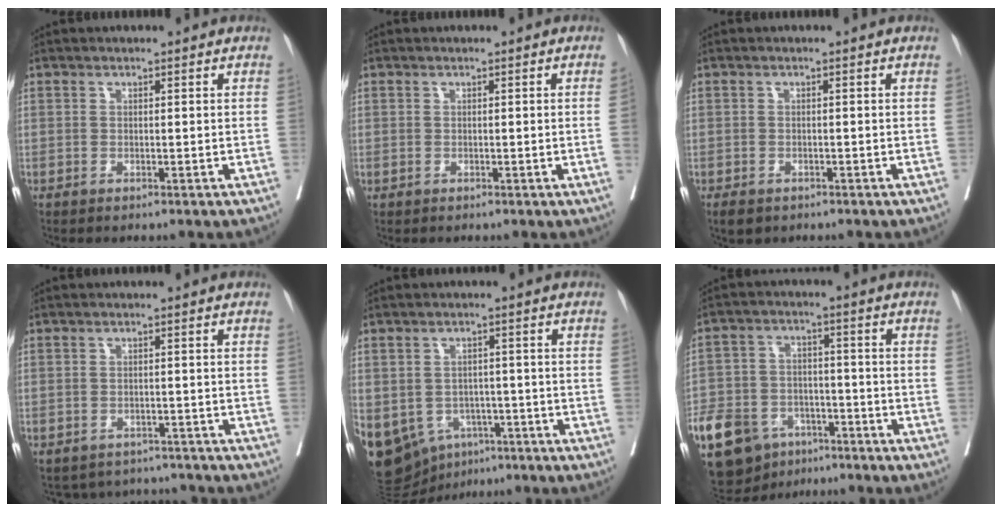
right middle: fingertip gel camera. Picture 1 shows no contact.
{"total": 0.8, "force": [0.1, -0.6, 0.5], "torque": [-0.006, 0.000, 0.000]}
{"total": 3.2, "force": [-2.3, 1.8, 1.2], "torque": [-0.017, -0.004, -0.031]}
{"total": 6.5, "force": [-6.0, 2.5, -0.1], "torque": [0.009, 0.018, -0.072]}
{"total": 23.7, "force": [-10.6, 18.3, 10.8], "torque": [-0.341, -0.011, -0.146]}
{"total": 18.5, "force": [-11.3, 11.6, 8.9], "torque": [-0.231, -0.001, -0.188]}